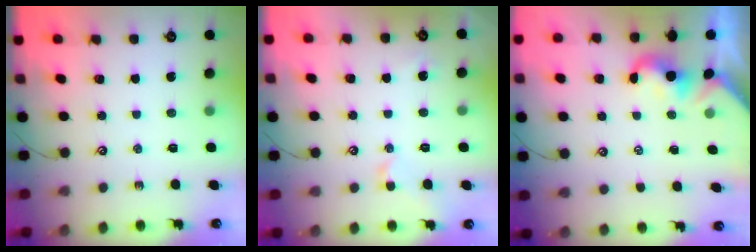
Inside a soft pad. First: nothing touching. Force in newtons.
{"total": 1.3, "press": 1.2, "slide": 0.4}
{"total": 2.2, "press": 2.1, "slide": 0.3}